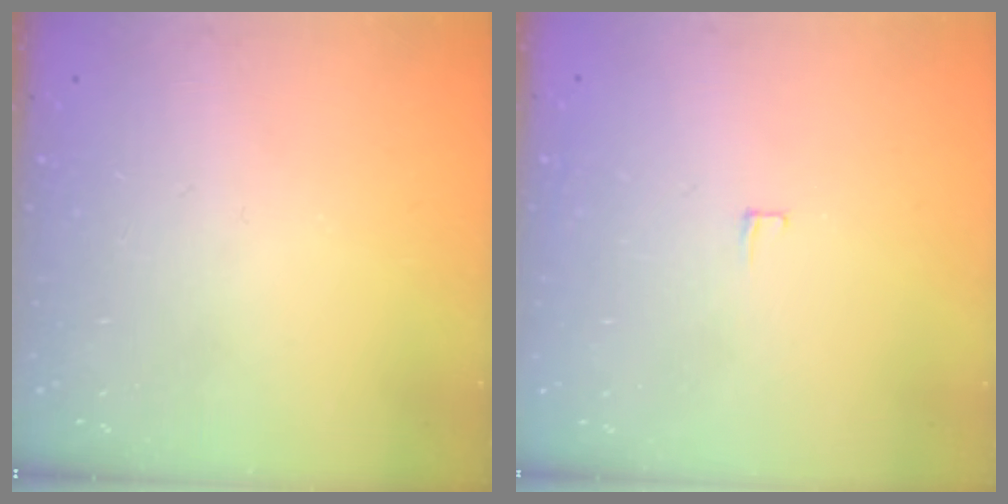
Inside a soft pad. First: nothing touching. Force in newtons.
{"total": 3.4, "press": 3.3, "slide": 0.3}